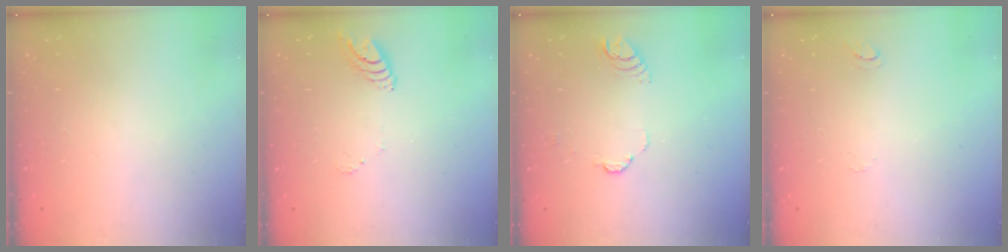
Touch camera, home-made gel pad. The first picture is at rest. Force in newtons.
{"total": 7.7, "press": 7.7, "slide": 0.7}
{"total": 3.3, "press": 3.3, "slide": 0.3}
{"total": 4.5, "press": 4.5, "slide": 0.4}